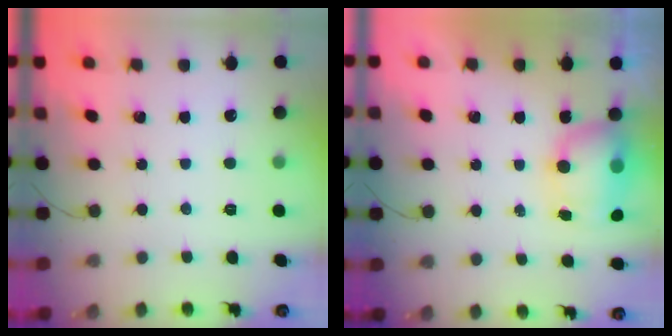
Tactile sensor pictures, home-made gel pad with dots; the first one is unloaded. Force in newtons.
{"total": 8.9, "press": 8.6, "slide": 2.4}